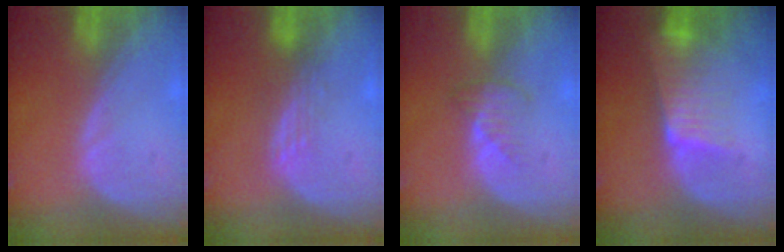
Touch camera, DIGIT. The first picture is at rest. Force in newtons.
{"total": 3.0, "press": 2.5, "slide": 1.7}
{"total": 2.5, "press": 2.5, "slide": 0.2}
{"total": 6.5, "press": 5.8, "slide": 3.0}